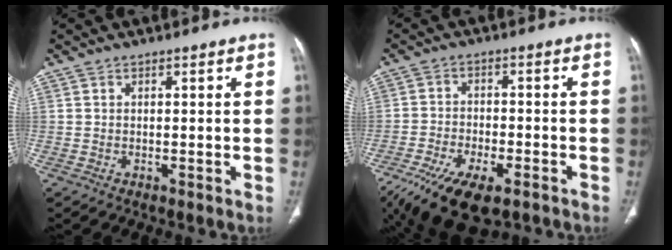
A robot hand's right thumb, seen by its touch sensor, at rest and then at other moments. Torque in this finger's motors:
{"motor_torque": [3.01, 2.00, 0.81, -1.27, 0.11]}